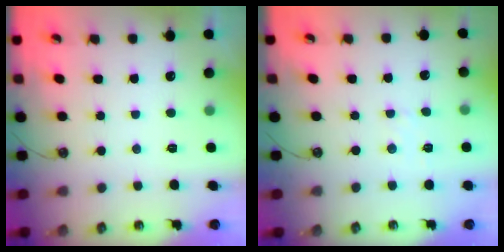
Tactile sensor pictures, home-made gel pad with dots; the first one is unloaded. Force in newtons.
{"total": 2.2, "press": 2.2, "slide": 0.3}